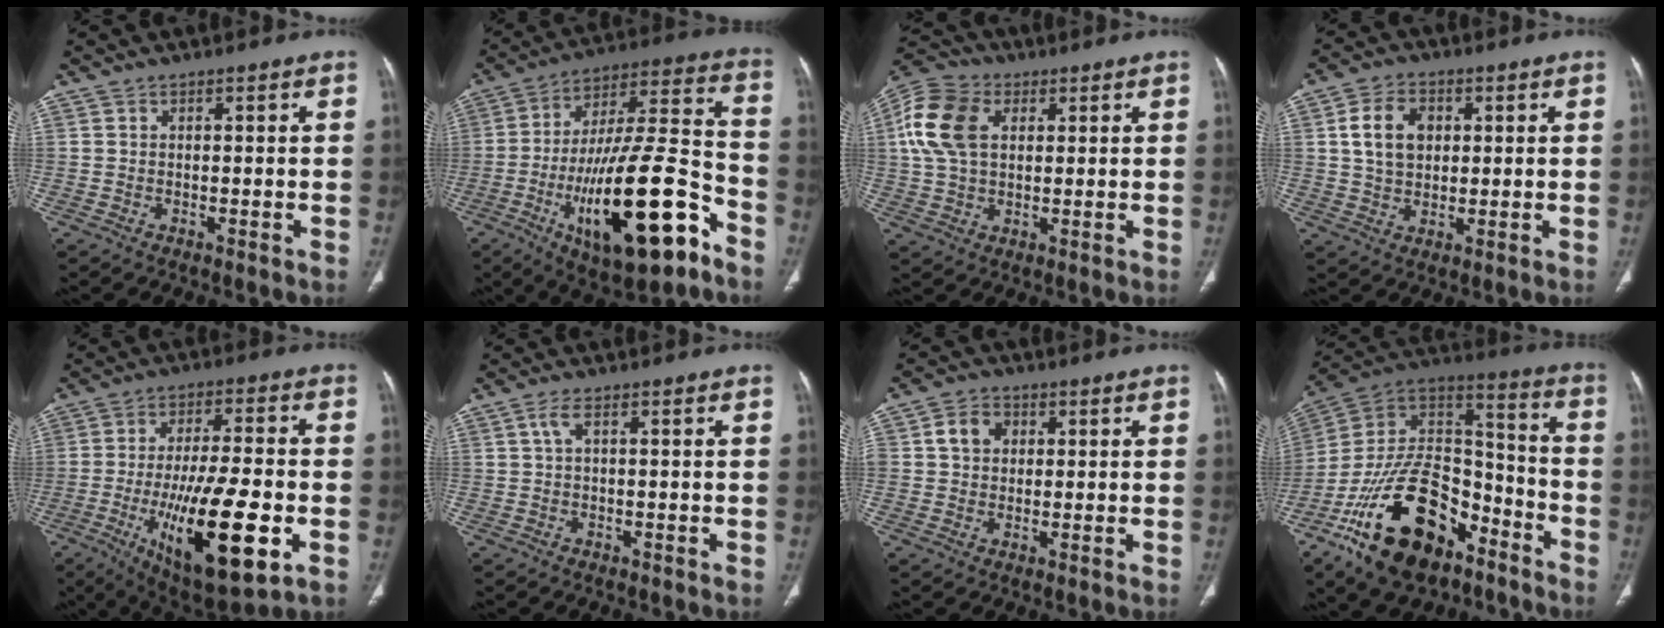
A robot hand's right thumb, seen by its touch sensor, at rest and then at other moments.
{"total": 27.3, "force": [-11.7, 8.8, 23.0], "torque": [-0.383, 0.056, -0.177]}
{"total": 12.7, "force": [3.2, 8.5, 8.9], "torque": [-0.178, 0.015, 0.055]}
{"total": 8.6, "force": [2.0, 6.2, 5.6], "torque": [-0.082, -0.002, 0.036]}
{"total": 22.1, "force": [-6.8, 6.9, 19.9], "torque": [-0.336, 0.000, -0.095]}
{"total": 1.7, "force": [0.4, 0.5, 1.6], "torque": [-0.036, 0.008, 0.006]}
{"total": 5.2, "force": [1.2, 4.2, 2.9], "torque": [-0.036, 0.008, 0.018]}
{"total": 27.5, "force": [-15.0, 15.0, 17.5], "torque": [-0.325, 0.071, -0.256]}